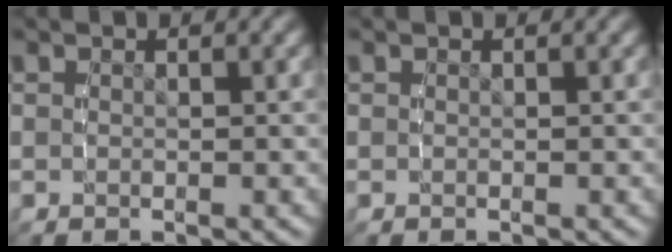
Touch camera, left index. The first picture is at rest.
{"total": 0.0}